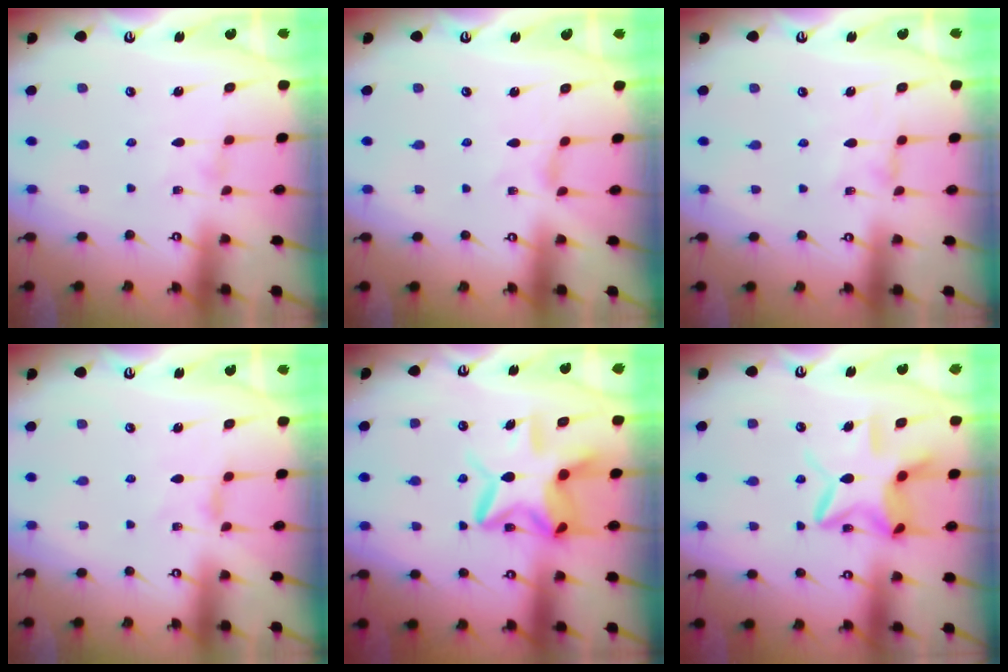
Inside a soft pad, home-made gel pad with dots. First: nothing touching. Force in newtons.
{"total": 0.0}
{"total": 0.0}
{"total": 1.1, "press": 1.0, "slide": 0.3}
{"total": 13.4, "press": 13.4, "slide": 1.3}
{"total": 13.3, "press": 13.2, "slide": 1.0}